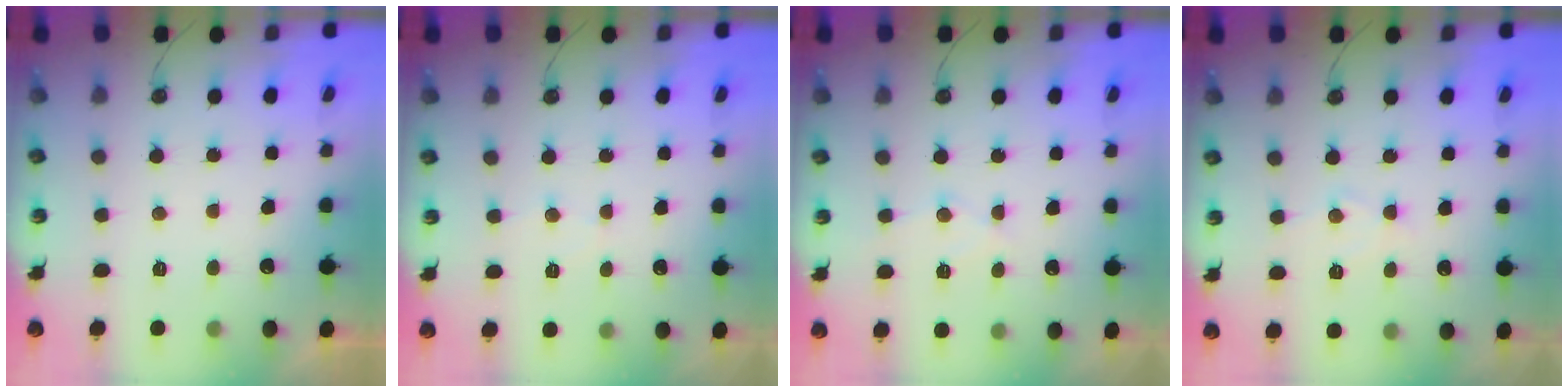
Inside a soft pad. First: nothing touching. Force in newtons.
{"total": 5.3, "press": 5.2, "slide": 0.8}
{"total": 7.0, "press": 6.9, "slide": 0.4}
{"total": 7.2, "press": 7.2, "slide": 0.6}